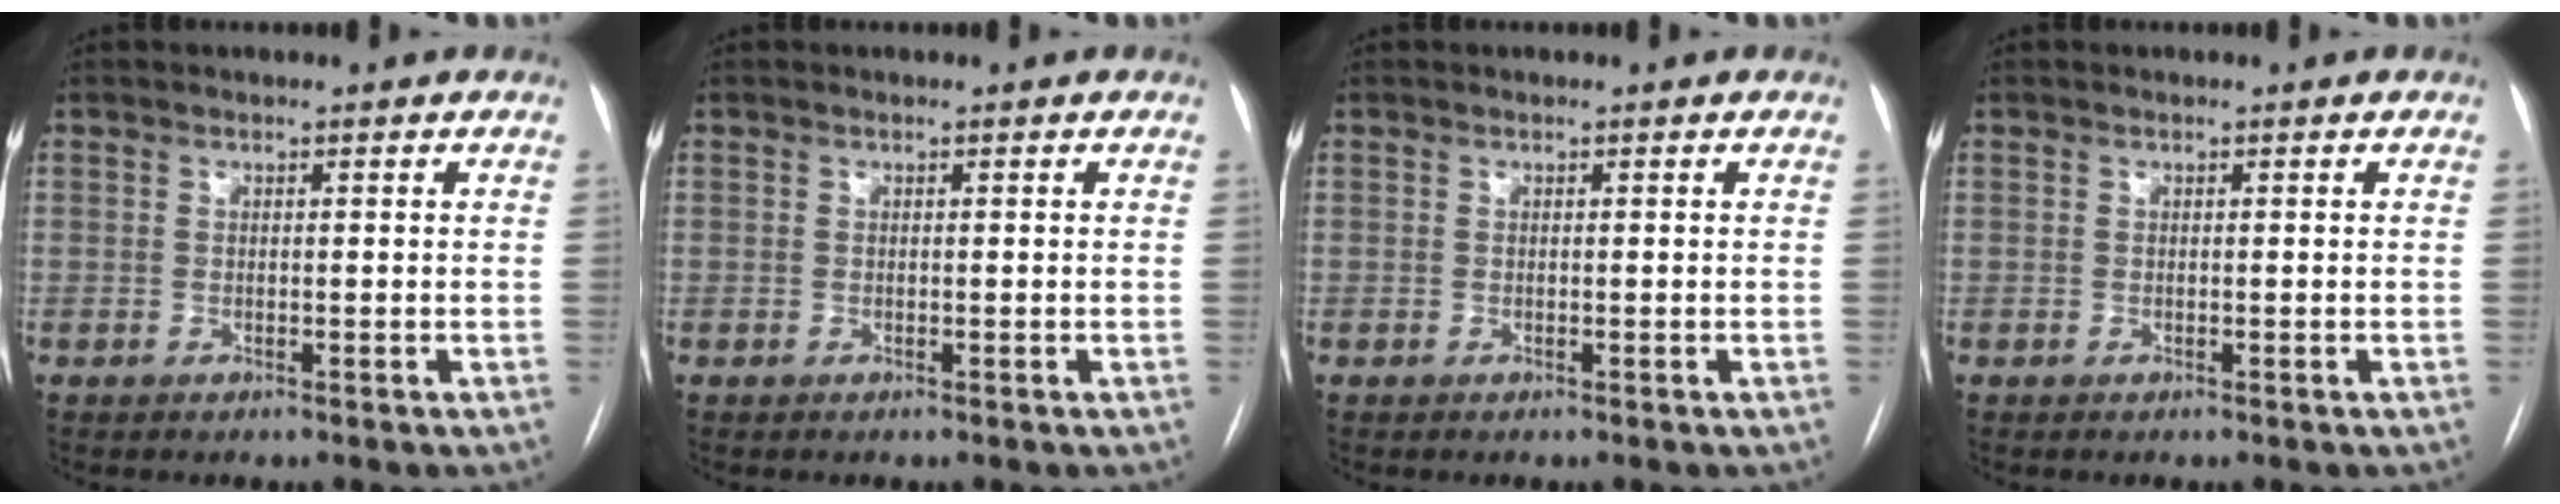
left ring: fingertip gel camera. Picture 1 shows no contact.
{"total": 0.0}
{"total": 0.0}
{"total": 0.0}